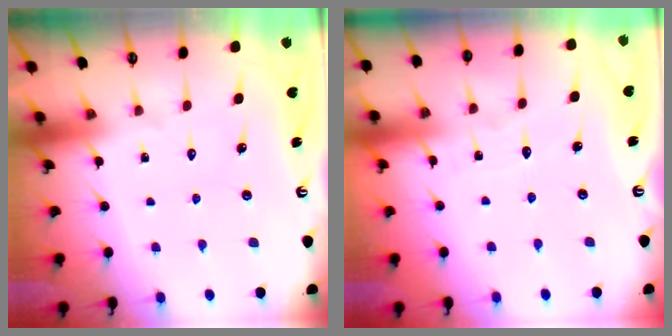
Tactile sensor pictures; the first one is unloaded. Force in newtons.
{"total": 2.7, "press": 2.7, "slide": 0.2}